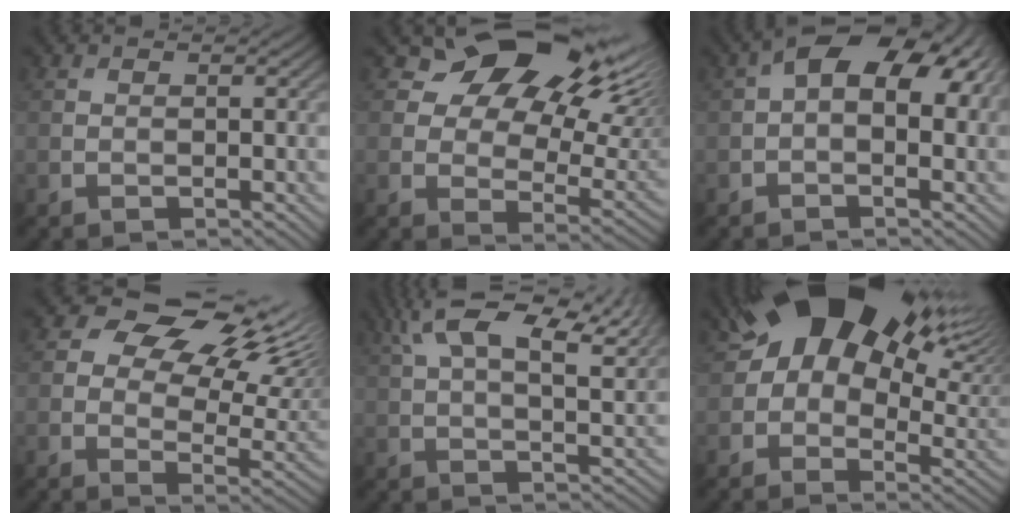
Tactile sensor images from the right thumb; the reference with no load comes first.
{"total": 15.3, "force": [9.3, 8.4, 8.7], "torque": [-0.135, -0.003, 0.161]}
{"total": 9.4, "force": [1.7, 5.4, 7.5], "torque": [-0.131, 0.014, 0.022]}
{"total": 12.6, "force": [6.3, 7.3, 8.1], "torque": [-0.136, 0.006, 0.108]}
{"total": 13.8, "force": [7.8, 5.2, 10.2], "torque": [-0.191, 0.020, 0.123]}
{"total": 18.9, "force": [8.7, 10.8, 12.9], "torque": [-0.203, 0.036, 0.138]}